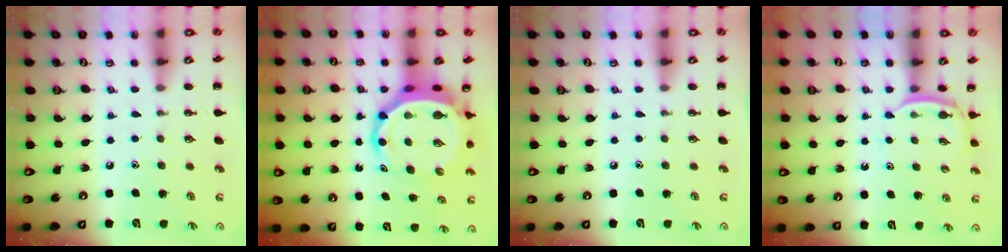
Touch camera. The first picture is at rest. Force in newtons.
{"total": 8.2, "press": 7.8, "slide": 2.6}
{"total": 0.0}
{"total": 3.6, "press": 3.4, "slide": 1.1}